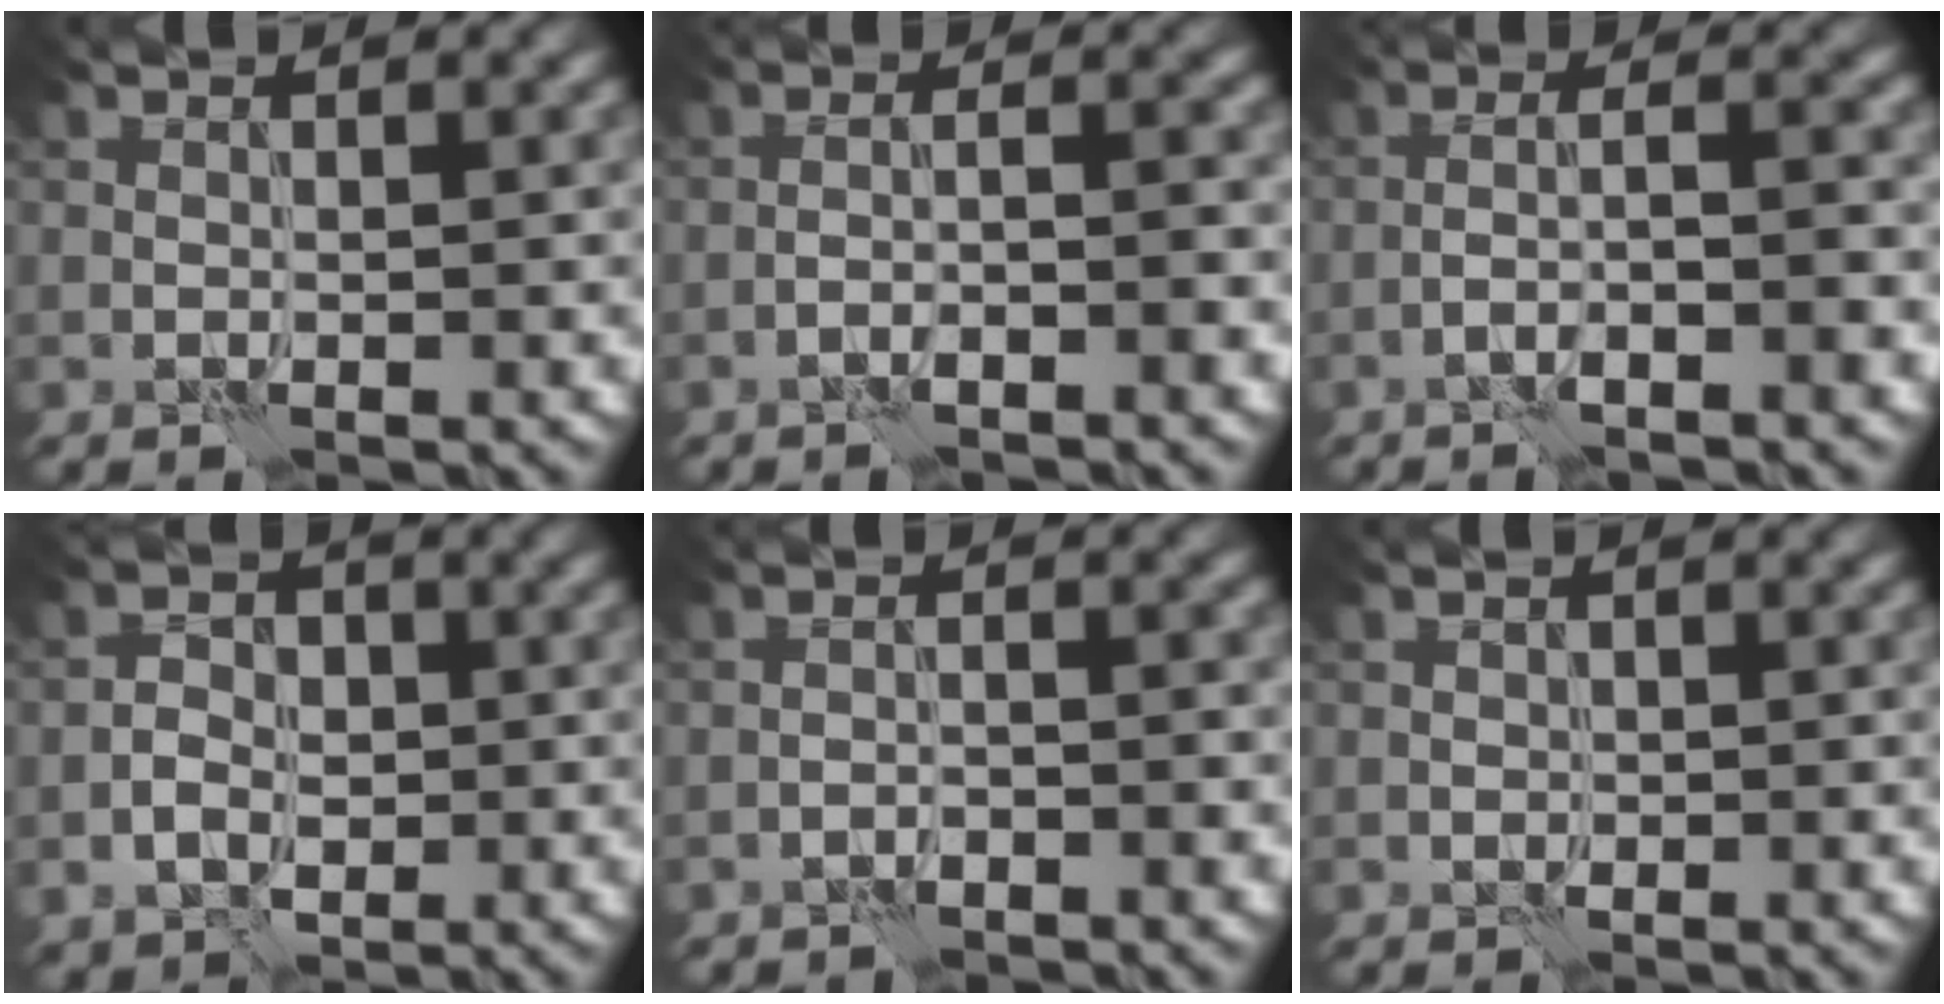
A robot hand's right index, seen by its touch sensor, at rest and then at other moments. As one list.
[{"total": 3.2, "force": [-1.8, 0.4, 2.6], "torque": [-0.042, 0.014, -0.039]}, {"total": 4.2, "force": [-2.1, 0.7, 3.6], "torque": [-0.056, 0.015, -0.045]}, {"total": 3.4, "force": [-0.9, 2.6, 1.9], "torque": [-0.027, 0.002, -0.017]}, {"total": 1.7, "force": [-1.5, 0.4, 0.7], "torque": [-0.007, 0.010, -0.029]}, {"total": 0.6, "force": [-0.1, 0.6, 0.2], "torque": [0.000, -0.002, -0.004]}]